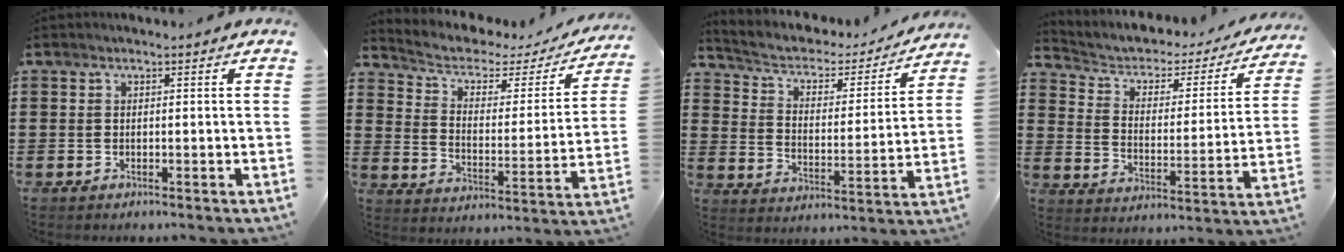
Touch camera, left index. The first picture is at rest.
{"total": 3.7, "force": [2.3, 2.1, 2.1], "torque": [-0.058, -0.015, 0.030]}
{"total": 3.6, "force": [2.5, 2.0, 1.7], "torque": [-0.050, -0.018, 0.033]}
{"total": 3.0, "force": [1.8, 2.1, 1.2], "torque": [-0.040, -0.016, 0.019]}